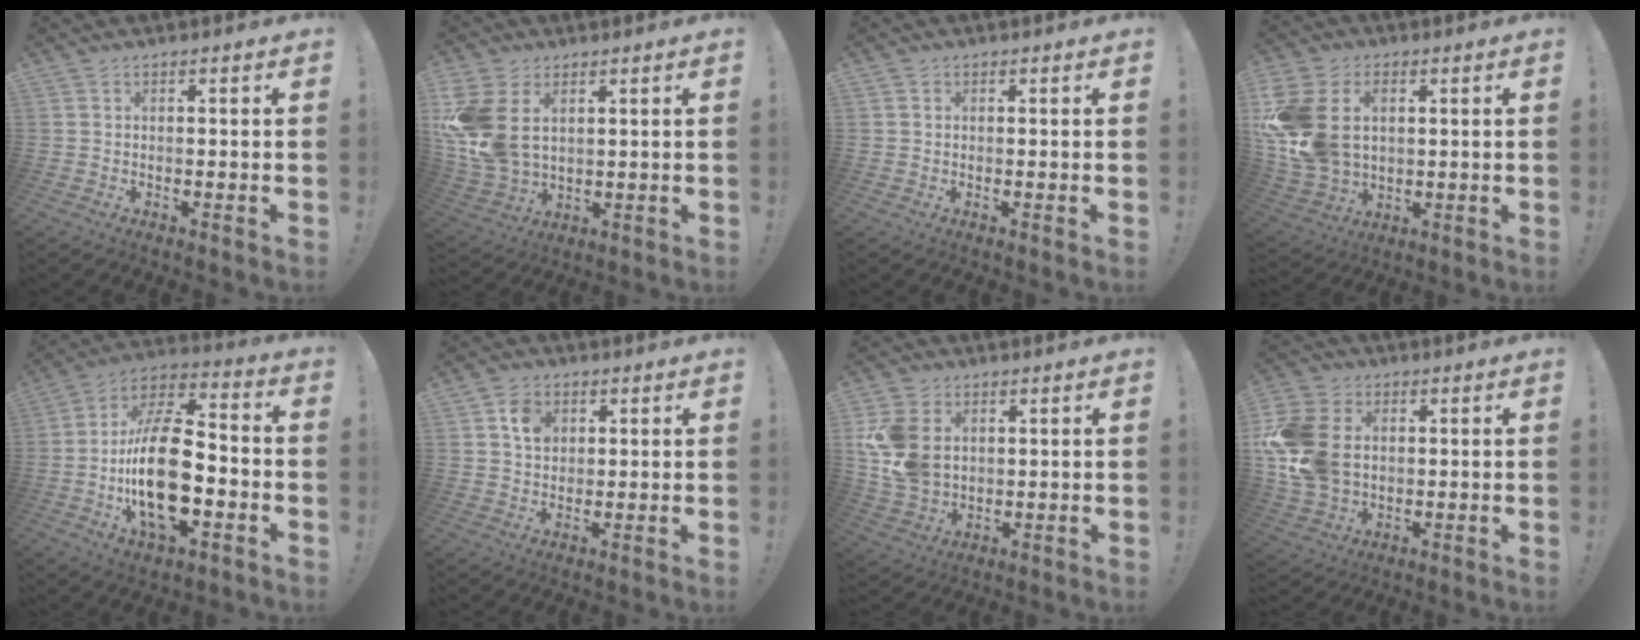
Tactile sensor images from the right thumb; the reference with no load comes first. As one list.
[{"total": 14.1, "force": [3.6, 10.0, 9.3], "torque": [-0.191, -0.017, 0.072]}, {"total": 0.7, "force": [0.2, 0.6, 0.0], "torque": [0.000, 0.003, 0.004]}, {"total": 17.5, "force": [3.2, 12.9, 11.3], "torque": [-0.237, -0.007, 0.065]}, {"total": 22.7, "force": [-4.8, 11.4, 19.1], "torque": [-0.369, 0.023, -0.078]}, {"total": 6.0, "force": [2.3, 4.5, 3.1], "torque": [-0.038, -0.002, 0.041]}, {"total": 13.5, "force": [2.8, 10.3, 8.2], "torque": [-0.177, -0.005, 0.057]}, {"total": 17.6, "force": [1.4, 13.5, 11.2], "torque": [-0.225, 0.008, 0.034]}]